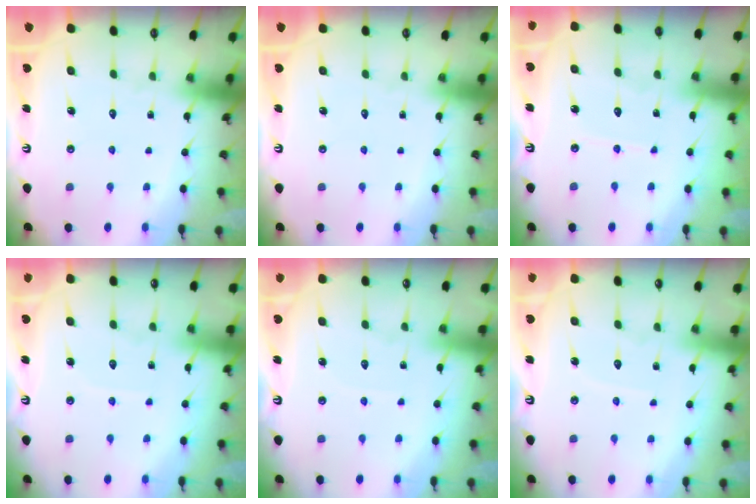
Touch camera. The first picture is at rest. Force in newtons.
{"total": 0.0}
{"total": 3.2, "press": 3.2, "slide": 0.3}
{"total": 2.9, "press": 2.9, "slide": 0.4}
{"total": 2.0, "press": 2.0, "slide": 0.3}
{"total": 4.0, "press": 3.9, "slide": 0.4}